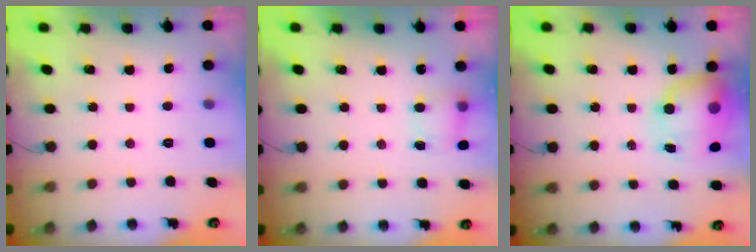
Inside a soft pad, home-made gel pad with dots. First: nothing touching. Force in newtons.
{"total": 4.3, "press": 4.2, "slide": 0.7}
{"total": 10.6, "press": 10.3, "slide": 2.7}